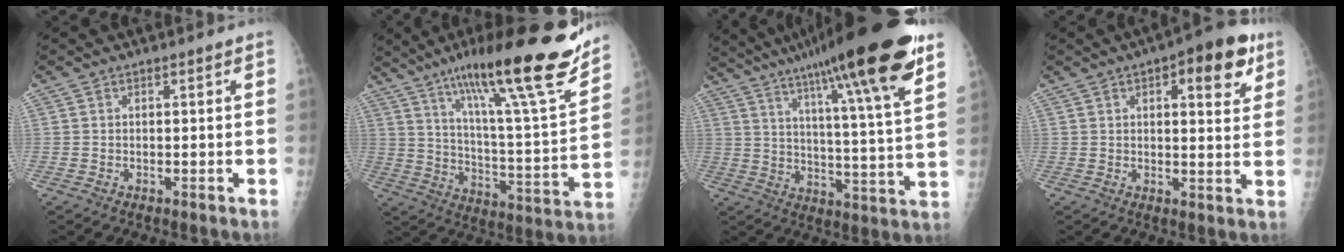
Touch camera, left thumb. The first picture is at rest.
{"total": 25.8, "force": [17.8, 3.1, 18.4], "torque": [-0.266, -0.066, 0.281]}
{"total": 25.2, "force": [16.0, 2.5, 19.3], "torque": [-0.285, -0.044, 0.239]}
{"total": 11.3, "force": [5.1, 4.5, 9.0], "torque": [-0.083, -0.009, 0.059]}